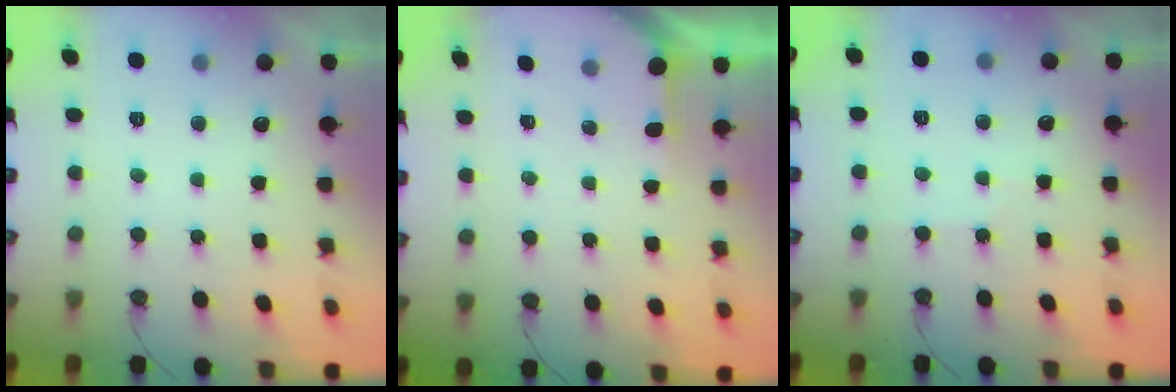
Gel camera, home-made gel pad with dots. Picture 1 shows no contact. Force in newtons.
{"total": 1.6, "press": 1.6, "slide": 0.2}
{"total": 1.9, "press": 1.9, "slide": 0.4}